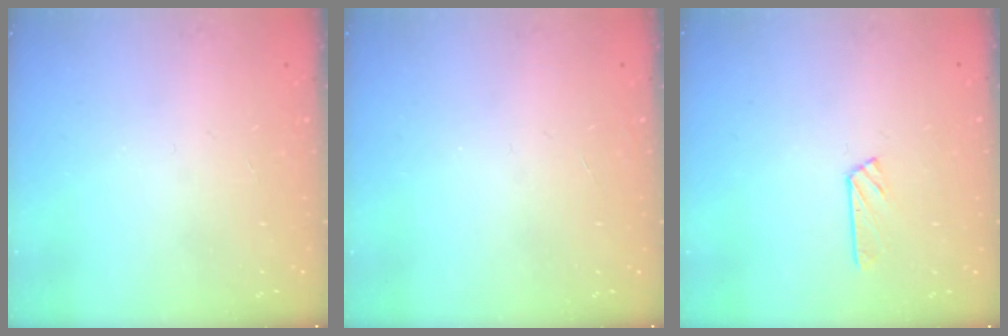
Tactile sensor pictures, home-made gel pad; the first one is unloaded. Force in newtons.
{"total": 0.0}
{"total": 2.9, "press": 2.8, "slide": 0.3}